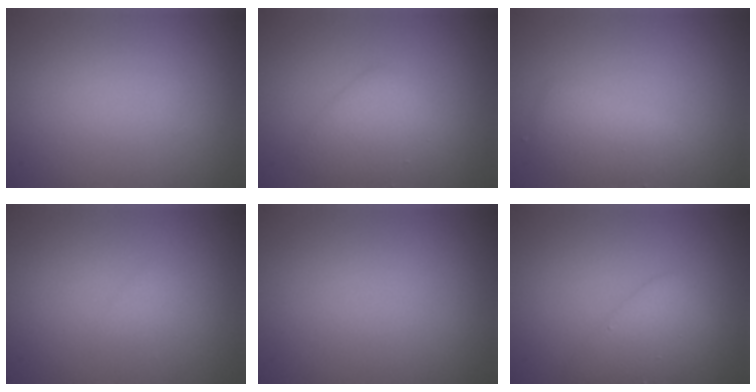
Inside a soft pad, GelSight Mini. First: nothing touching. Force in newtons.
{"total": 2.6, "press": 2.6, "slide": 0.1}
{"total": 2.6, "press": 2.6, "slide": 0.0}
{"total": 0.7, "press": 0.7, "slide": 0.1}
{"total": 0.0}
{"total": 2.7, "press": 2.7, "slide": 0.3}